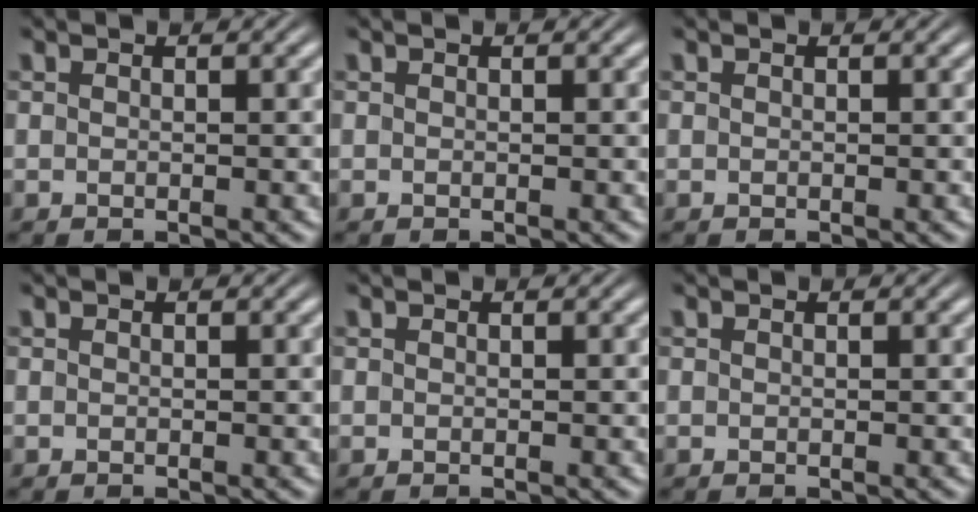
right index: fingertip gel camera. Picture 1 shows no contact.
{"total": 0.0}
{"total": 0.0}
{"total": 0.0}
{"total": 0.0}
{"total": 0.0}